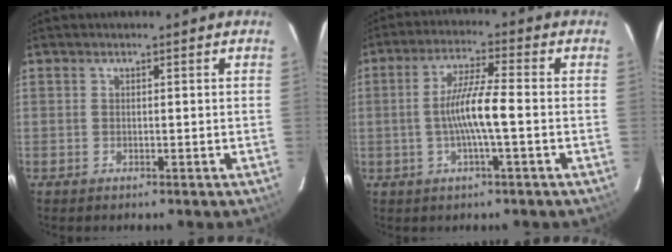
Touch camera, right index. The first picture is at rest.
{"total": 7.8, "force": [-1.4, 0.1, 7.7], "torque": [-0.150, 0.002, -0.027]}